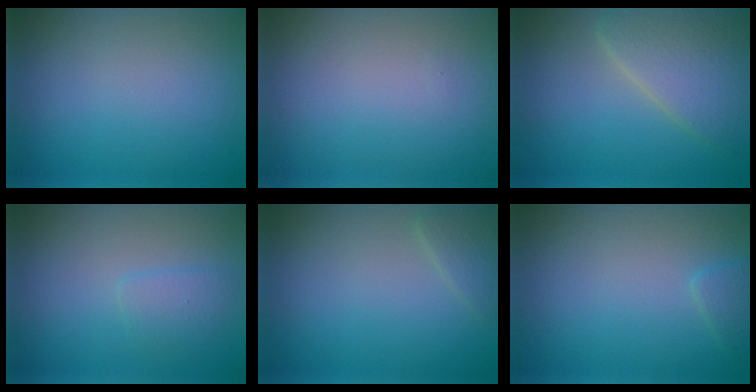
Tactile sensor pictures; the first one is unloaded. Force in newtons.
{"total": 0.0}
{"total": 5.2, "press": 5.2, "slide": 0.3}
{"total": 1.3, "press": 1.3, "slide": 0.1}
{"total": 1.3, "press": 1.3, "slide": 0.1}
{"total": 1.1, "press": 1.1, "slide": 0.1}